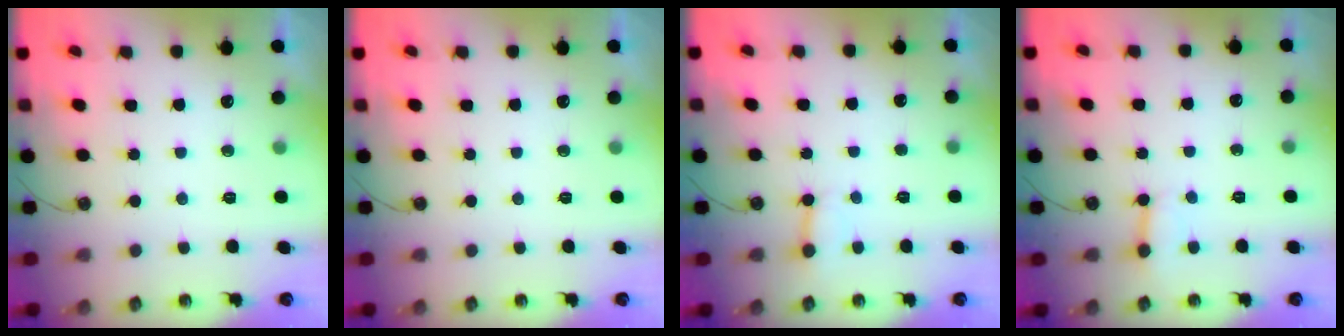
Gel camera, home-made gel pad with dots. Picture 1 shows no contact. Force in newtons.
{"total": 0.0}
{"total": 2.7, "press": 2.6, "slide": 0.6}
{"total": 3.0, "press": 3.0, "slide": 0.3}